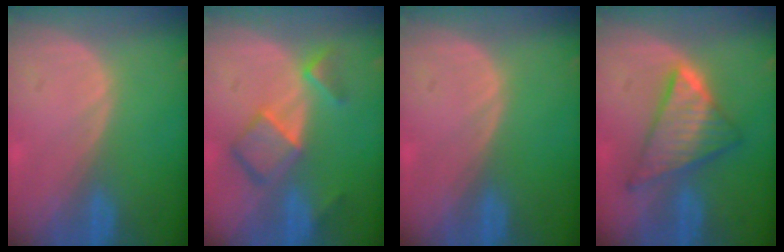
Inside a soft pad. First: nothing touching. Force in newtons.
{"total": 7.2, "press": 6.2, "slide": 3.7}
{"total": 0.0}
{"total": 8.2, "press": 8.1, "slide": 0.5}